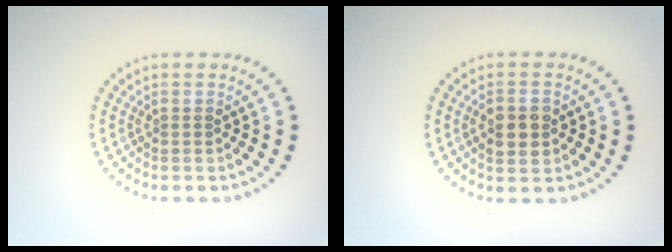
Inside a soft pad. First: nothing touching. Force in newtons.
{"total": 2.8, "press": 2.8, "slide": 0.2}